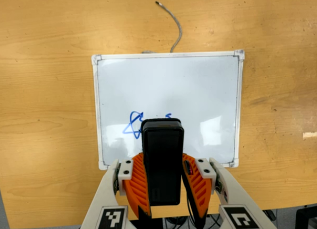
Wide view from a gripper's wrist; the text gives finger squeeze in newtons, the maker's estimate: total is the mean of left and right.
{"total": 6.8, "left": 6.2, "right": 7.4}